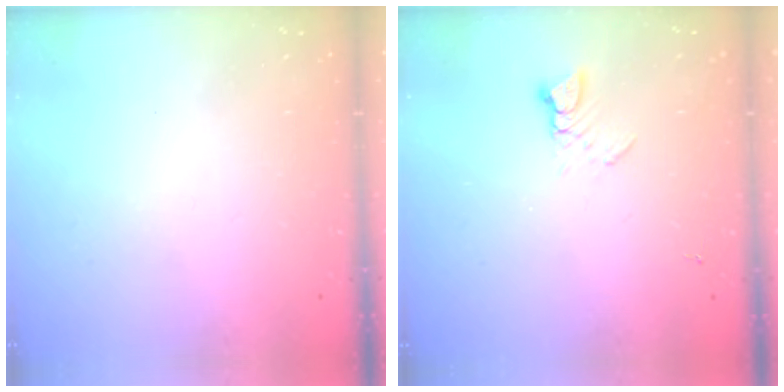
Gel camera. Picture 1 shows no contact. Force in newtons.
{"total": 2.5, "press": 2.5, "slide": 0.3}